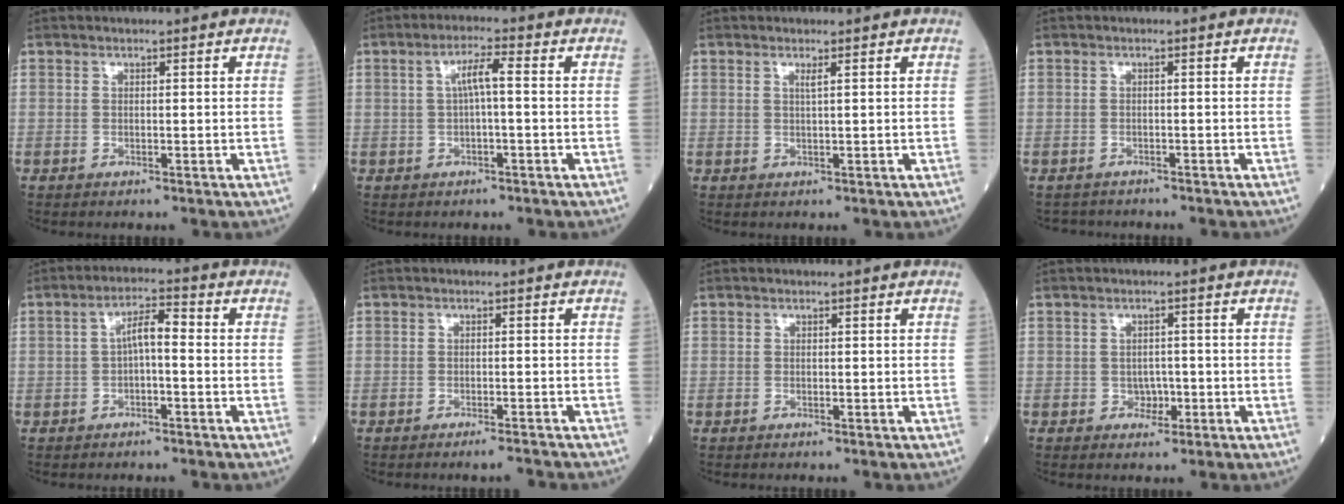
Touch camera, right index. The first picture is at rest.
{"total": 3.8, "force": [0.3, 0.3, 3.8], "torque": [-0.069, 0.013, 0.006]}
{"total": 0.9, "force": [0.5, -0.2, 0.8], "torque": [-0.021, -0.004, 0.009]}
{"total": 2.3, "force": [-2.2, 0.8, -0.3], "torque": [0.001, -0.003, -0.035]}
{"total": 4.2, "force": [-0.3, 1.0, 4.0], "torque": [-0.067, 0.017, -0.007]}
{"total": 2.6, "force": [-2.5, -0.3, 0.8], "torque": [-0.010, -0.004, -0.035]}
{"total": 0.0}
{"total": 2.1, "force": [-0.6, 1.6, 1.2], "torque": [-0.011, 0.005, -0.007]}